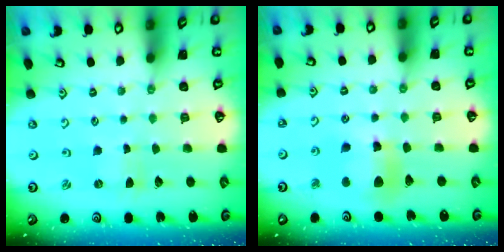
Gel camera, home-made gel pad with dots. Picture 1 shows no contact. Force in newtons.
{"total": 10.5, "press": 10.4, "slide": 1.4}